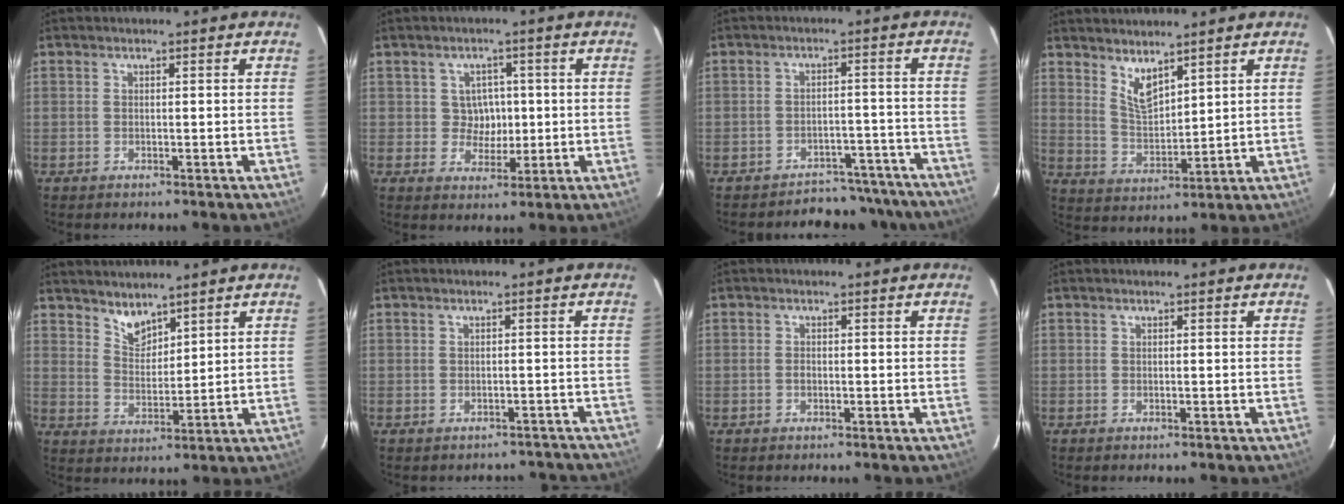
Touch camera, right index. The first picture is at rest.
{"total": 4.4, "force": [0.2, 4.2, 1.3], "torque": [-0.023, 0.011, 0.005]}
{"total": 12.4, "force": [-11.4, 4.6, 1.4], "torque": [-0.018, 0.034, -0.130]}
{"total": 6.0, "force": [4.5, 2.0, 3.4], "torque": [-0.060, -0.009, 0.091]}
{"total": 5.1, "force": [4.4, 2.1, 1.6], "torque": [-0.021, -0.002, 0.084]}
{"total": 6.3, "force": [-5.7, 2.4, 1.0], "torque": [-0.002, 0.020, -0.051]}
{"total": 0.7, "force": [-0.3, 0.6, 0.3], "torque": [-0.004, 0.002, -0.005]}
{"total": 0.0}